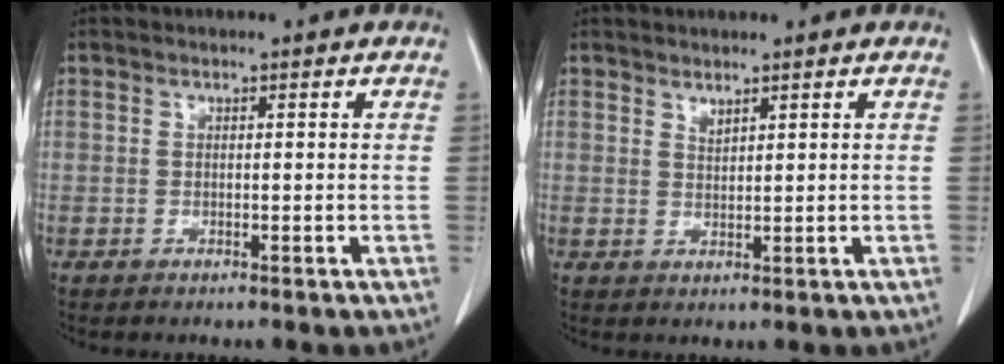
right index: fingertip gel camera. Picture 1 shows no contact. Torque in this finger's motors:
{"motor_torque": [-0.02, 0.04, 0.00, 0.01]}